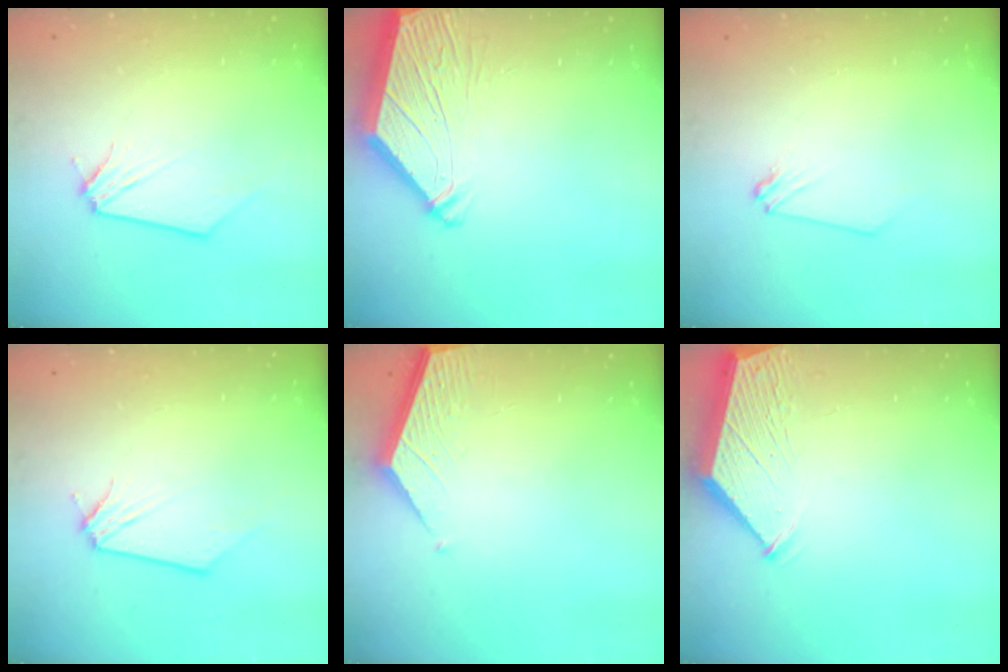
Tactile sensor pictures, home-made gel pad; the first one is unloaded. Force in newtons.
{"total": 4.3, "press": 4.2, "slide": 0.5}
{"total": 1.6, "press": 1.6, "slide": 0.3}
{"total": 0.0}
{"total": 3.6, "press": 3.6, "slide": 0.4}
{"total": 3.0, "press": 3.0, "slide": 0.3}